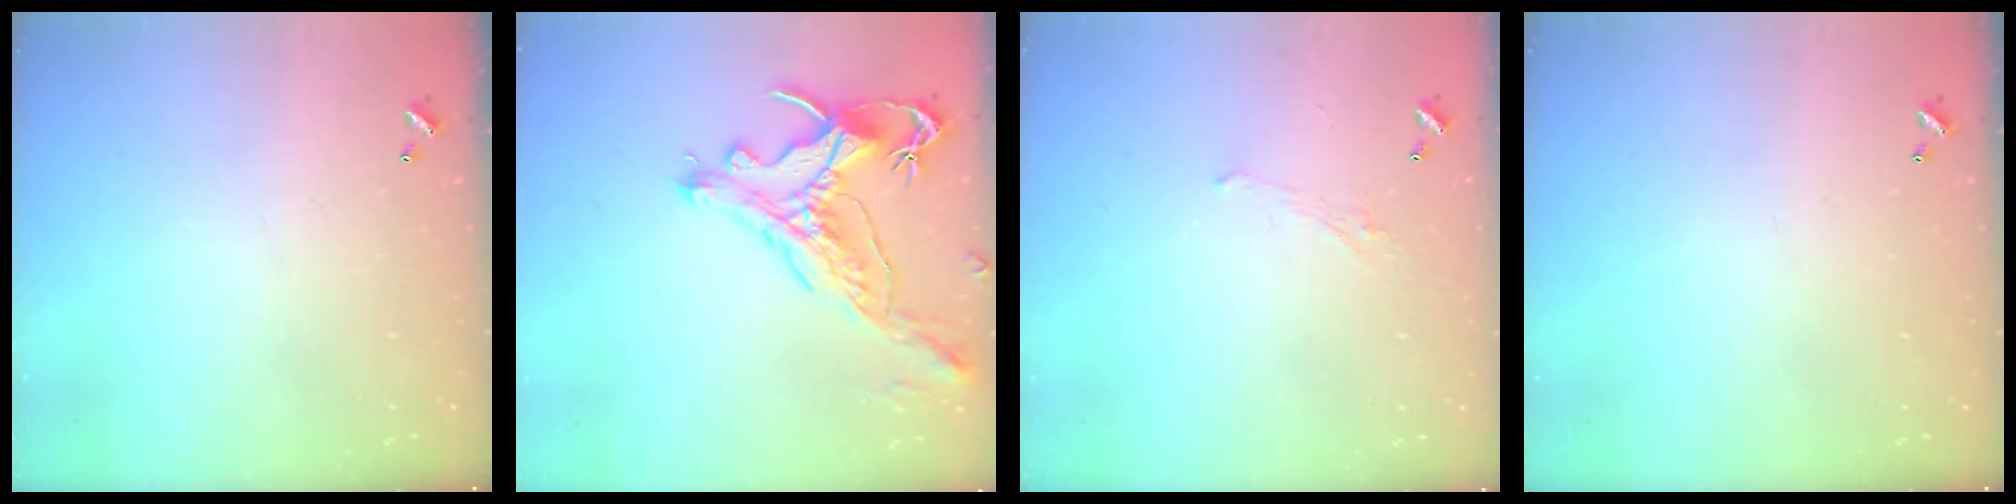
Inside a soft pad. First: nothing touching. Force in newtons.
{"total": 1.7, "press": 0.9, "slide": 1.4}
{"total": 1.8, "press": 1.7, "slide": 0.7}
{"total": 0.0}